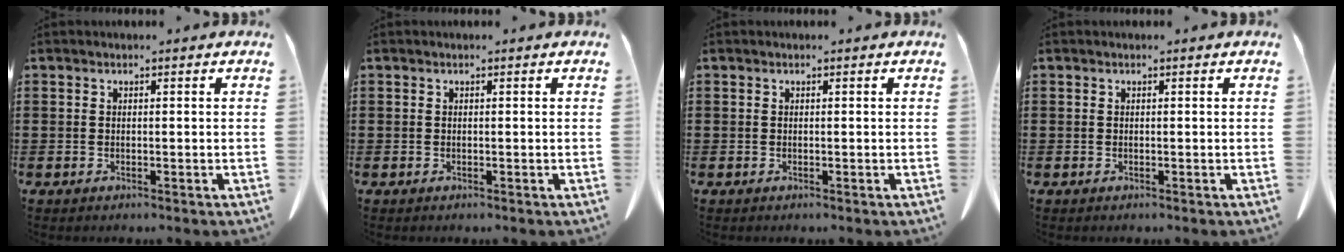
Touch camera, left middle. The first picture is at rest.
{"total": 0.0}
{"total": 0.0}
{"total": 0.0}